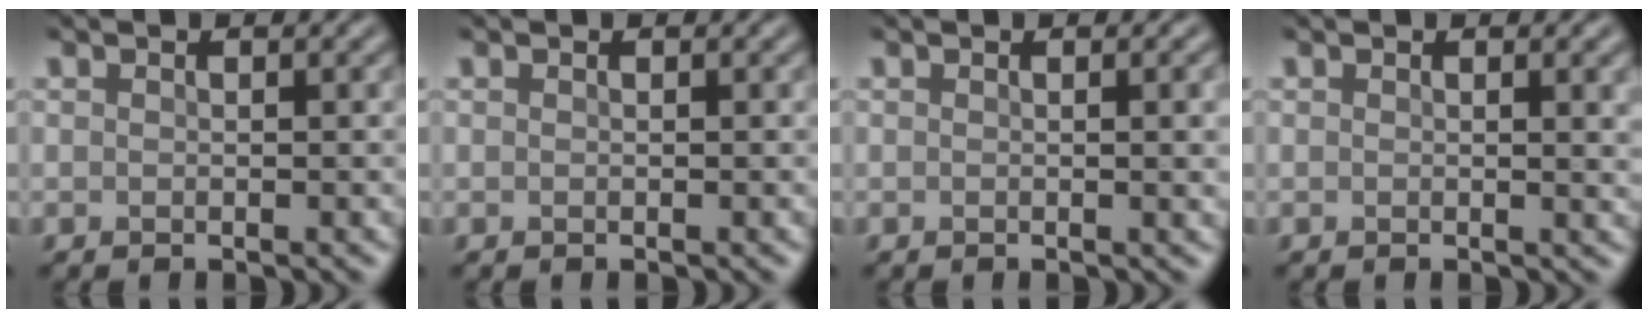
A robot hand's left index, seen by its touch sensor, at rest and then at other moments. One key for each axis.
{"total": 0.0}
{"total": 2.6, "fx": 0.2, "fy": 0.8, "fz": 2.4, "tx": -0.021, "ty": 0.003, "tz": -0.003}
{"total": 2.2, "fx": 0.6, "fy": 0.7, "fz": 2.0, "tx": -0.015, "ty": 0.002, "tz": 0.005}